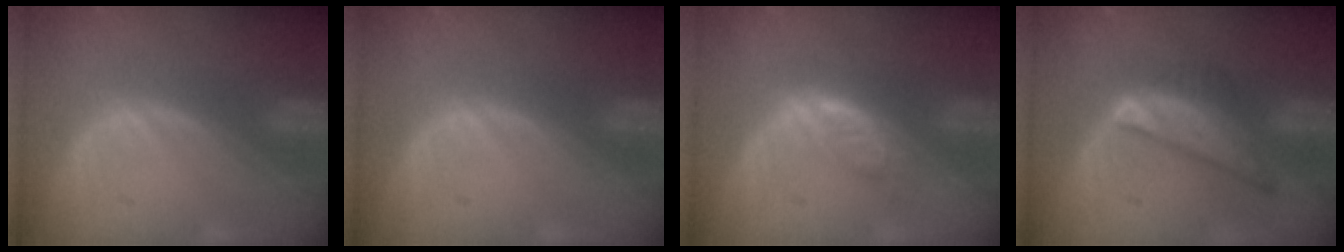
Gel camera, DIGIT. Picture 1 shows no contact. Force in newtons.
{"total": 0.0}
{"total": 3.8, "press": 3.8, "slide": 0.1}
{"total": 7.8, "press": 6.6, "slide": 4.1}